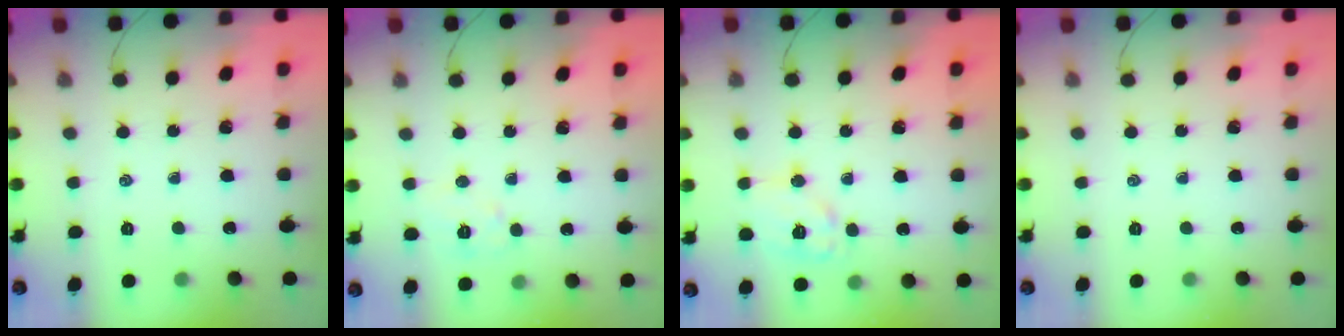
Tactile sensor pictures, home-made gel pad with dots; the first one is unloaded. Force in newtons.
{"total": 5.8, "press": 5.8, "slide": 0.6}
{"total": 10.3, "press": 10.2, "slide": 1.4}
{"total": 0.0}